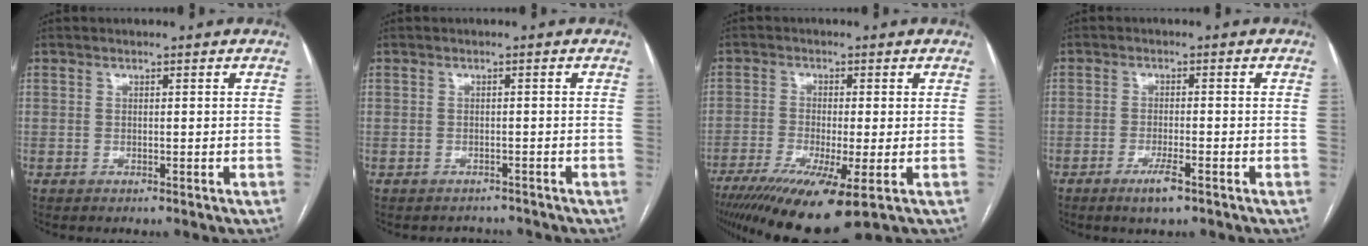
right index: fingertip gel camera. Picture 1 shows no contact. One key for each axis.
{"total": 2.5, "fx": -2.3, "fy": 1.0, "fz": -0.4, "tx": 0.005, "ty": 0.003, "tz": -0.031}
{"total": 13.5, "fx": -7.8, "fy": 1.7, "fz": 11.0, "tx": -0.179, "ty": -0.037, "tz": -0.127}
{"total": 3.4, "fx": -2.1, "fy": 0.4, "fz": 2.7, "tx": -0.051, "ty": -0.005, "tz": -0.034}